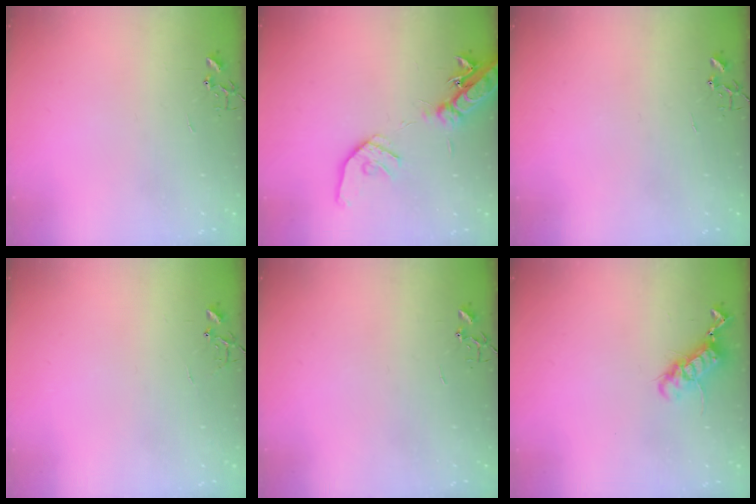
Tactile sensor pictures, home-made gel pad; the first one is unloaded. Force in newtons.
{"total": 16.5, "press": 16.2, "slide": 2.9}
{"total": 0.0}
{"total": 5.8, "press": 5.8, "slide": 0.5}
{"total": 0.0}
{"total": 11.8, "press": 11.8, "slide": 1.2}